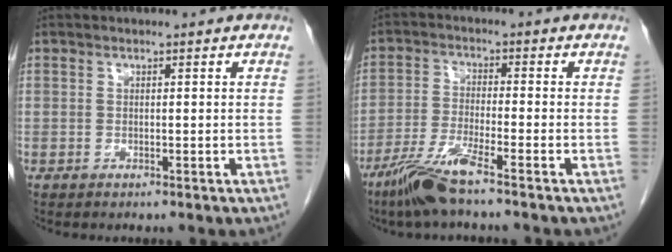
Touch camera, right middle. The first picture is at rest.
{"total": 7.1, "force": [-5.0, -0.2, 4.9], "torque": [-0.105, -0.022, -0.104]}